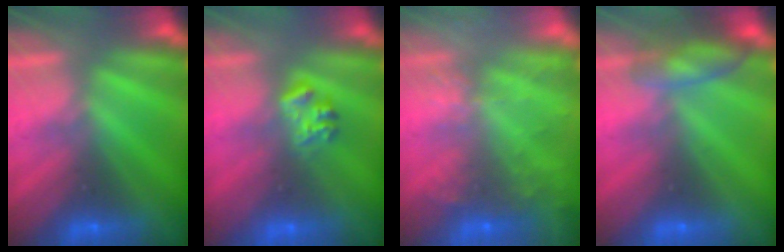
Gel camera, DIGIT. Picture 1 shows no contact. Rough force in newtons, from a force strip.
{"total": 2.3}
{"total": 9.2}
{"total": 2.8}